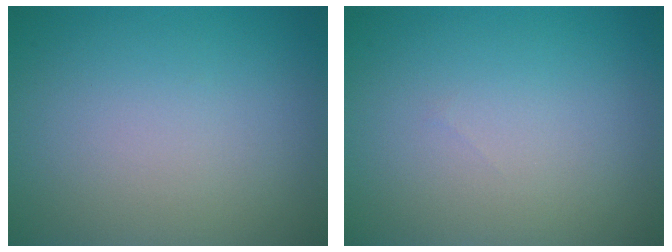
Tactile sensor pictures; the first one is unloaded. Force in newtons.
{"total": 0.0}